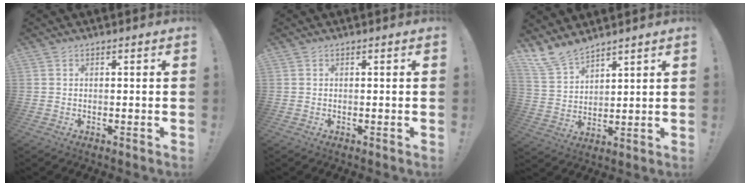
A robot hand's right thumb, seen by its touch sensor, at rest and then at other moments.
{"total": 0.0}
{"total": 9.4, "force": [8.4, 3.7, 2.2], "torque": [-0.057, -0.057, 0.167]}